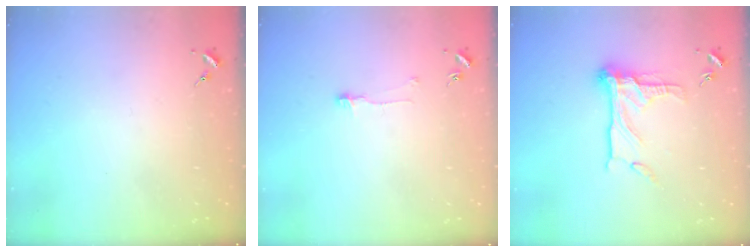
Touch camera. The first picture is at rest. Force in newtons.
{"total": 6.4, "press": 6.4, "slide": 0.4}
{"total": 15.9, "press": 15.9, "slide": 1.0}